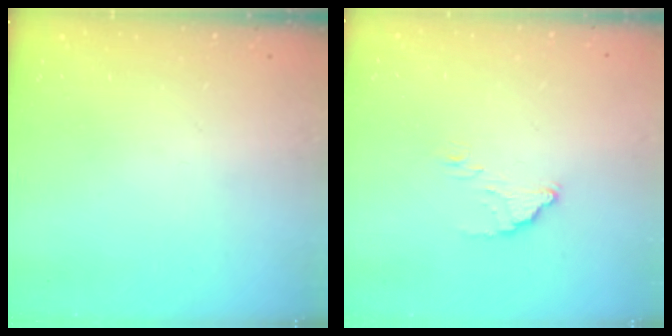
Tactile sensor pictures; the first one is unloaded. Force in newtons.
{"total": 4.9, "press": 4.9, "slide": 0.2}